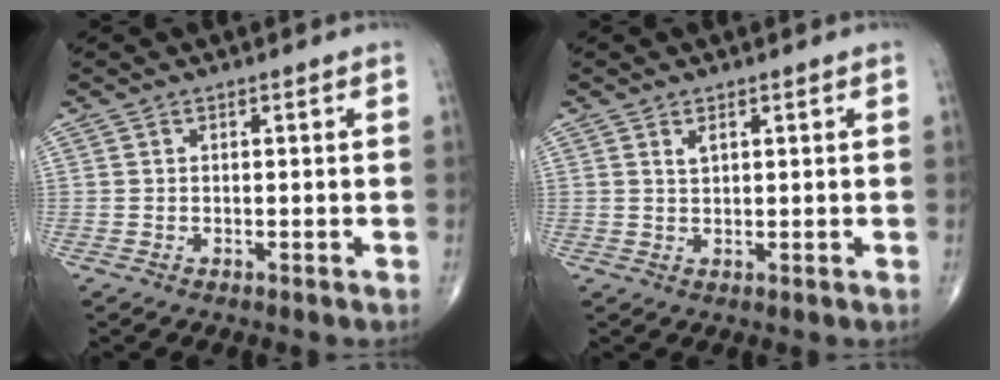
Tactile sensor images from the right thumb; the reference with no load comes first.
{"total": 1.6, "force": [0.9, 0.8, 1.1], "torque": [-0.019, -0.001, 0.018]}